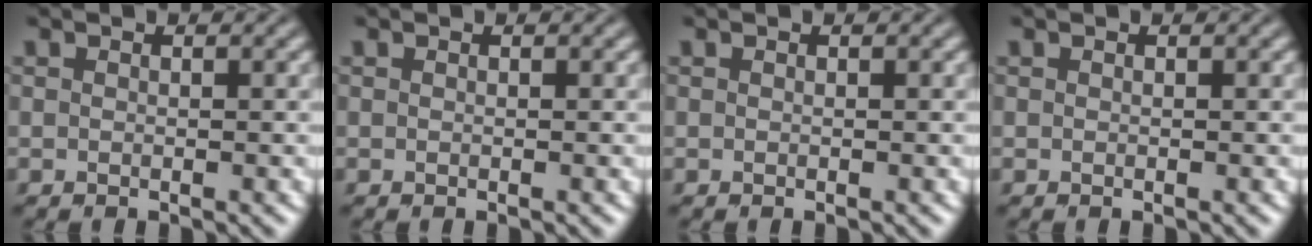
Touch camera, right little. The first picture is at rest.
{"total": 0.0}
{"total": 0.0}
{"total": 0.0}